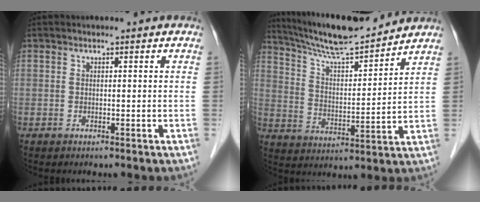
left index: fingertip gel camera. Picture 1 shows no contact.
{"total": 13.6, "force": [12.8, 0.6, 4.5], "torque": [-0.089, 0.007, 0.221]}